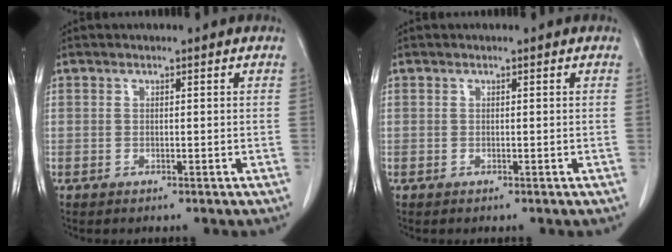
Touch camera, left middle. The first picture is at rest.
{"total": 0.0}